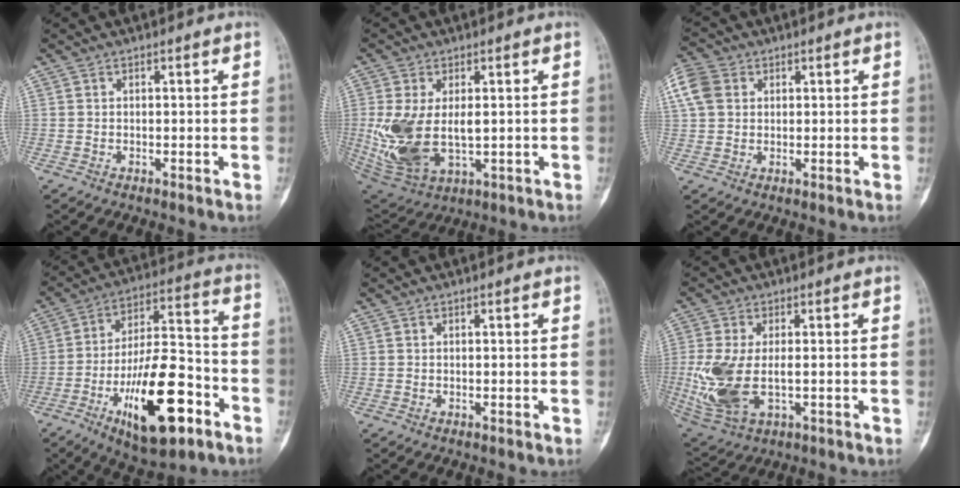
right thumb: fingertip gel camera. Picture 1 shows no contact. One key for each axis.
{"total": 14.5, "fx": -0.4, "fy": 8.4, "fz": 11.8, "tx": -0.250, "ty": -0.016, "tz": 0.015}
{"total": 7.1, "fx": 2.2, "fy": 5.5, "fz": 3.8, "tx": -0.085, "ty": 0.012, "tz": 0.039}
{"total": 21.3, "fx": -9.2, "fy": 8.2, "fz": 17.4, "tx": -0.284, "ty": 0.052, "tz": -0.142}
{"total": 0.0}
{"total": 12.9, "fx": -1.7, "fy": 7.1, "fz": 10.7, "tx": -0.245, "ty": -0.012, "tz": -0.017}